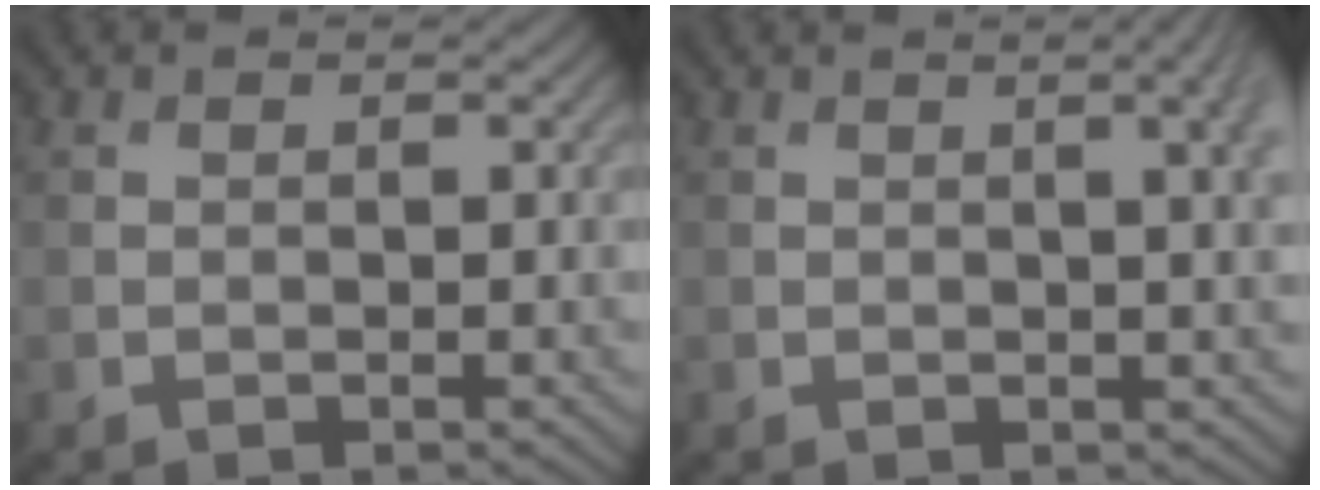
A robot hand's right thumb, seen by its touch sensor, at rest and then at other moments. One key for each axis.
{"total": 4.1, "fx": 1.1, "fy": 1.0, "fz": 3.8, "tx": -0.045, "ty": 0.012, "tz": 0.010}